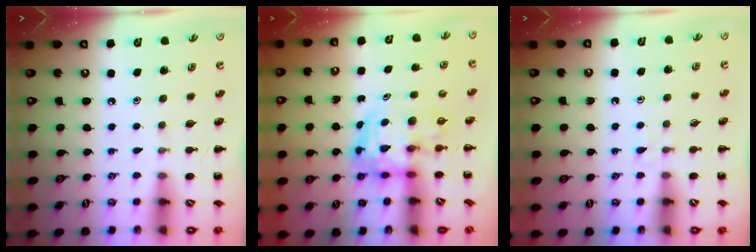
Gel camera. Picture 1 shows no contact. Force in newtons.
{"total": 4.8, "press": 4.6, "slide": 1.3}
{"total": 2.9, "press": 2.6, "slide": 1.3}